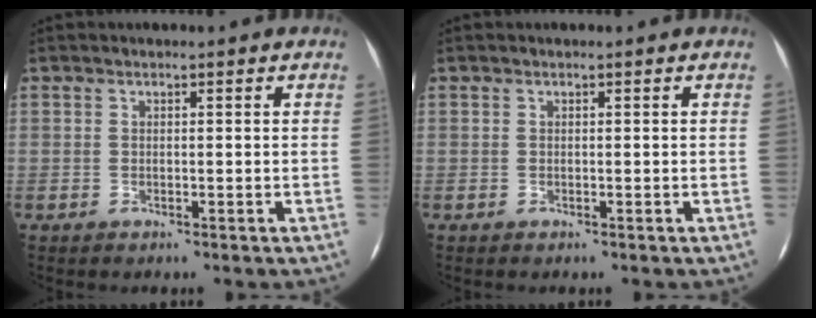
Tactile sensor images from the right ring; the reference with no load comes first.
{"total": 0.0}